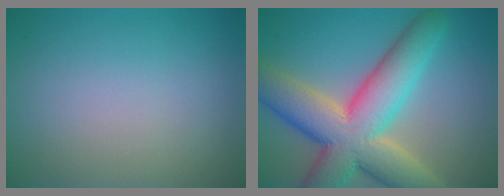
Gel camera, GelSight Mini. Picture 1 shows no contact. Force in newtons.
{"total": 11.8, "press": 11.8, "slide": 0.9}